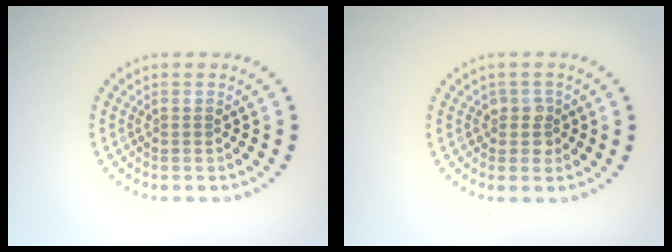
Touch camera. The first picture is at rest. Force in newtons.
{"total": 1.6, "press": 1.4, "slide": 0.8}